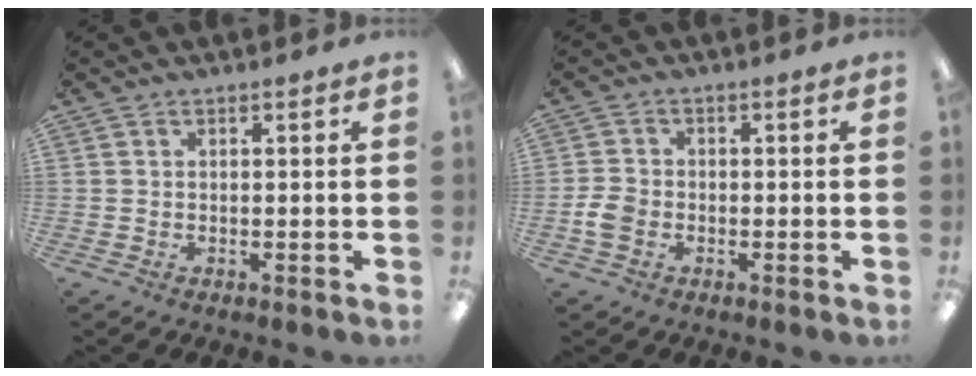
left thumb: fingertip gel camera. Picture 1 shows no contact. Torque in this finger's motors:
{"motor_torque": [-0.05, 0.05, 0.00, 0.03, 0.00]}